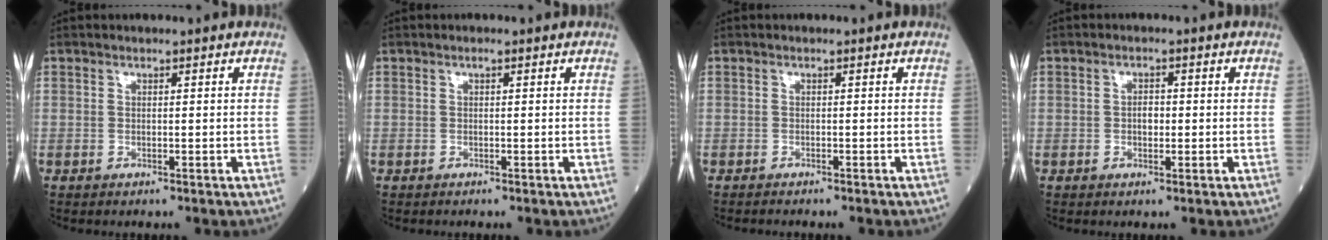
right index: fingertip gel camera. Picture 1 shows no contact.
{"total": 0.0}
{"total": 1.2, "force": [-1.1, 0.0, 0.5], "torque": [-0.011, -0.001, -0.013]}
{"total": 1.7, "force": [-0.2, 1.0, 1.4], "torque": [-0.023, 0.003, -0.003]}